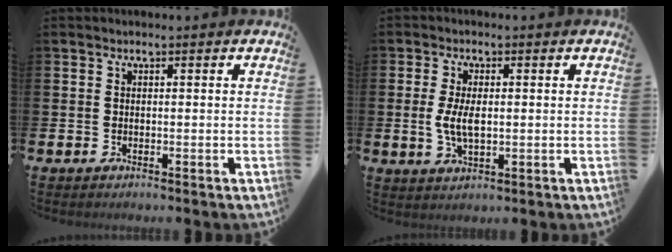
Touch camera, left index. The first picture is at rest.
{"total": 4.3, "force": [0.1, 2.1, 3.8], "torque": [-0.071, 0.000, -0.004]}